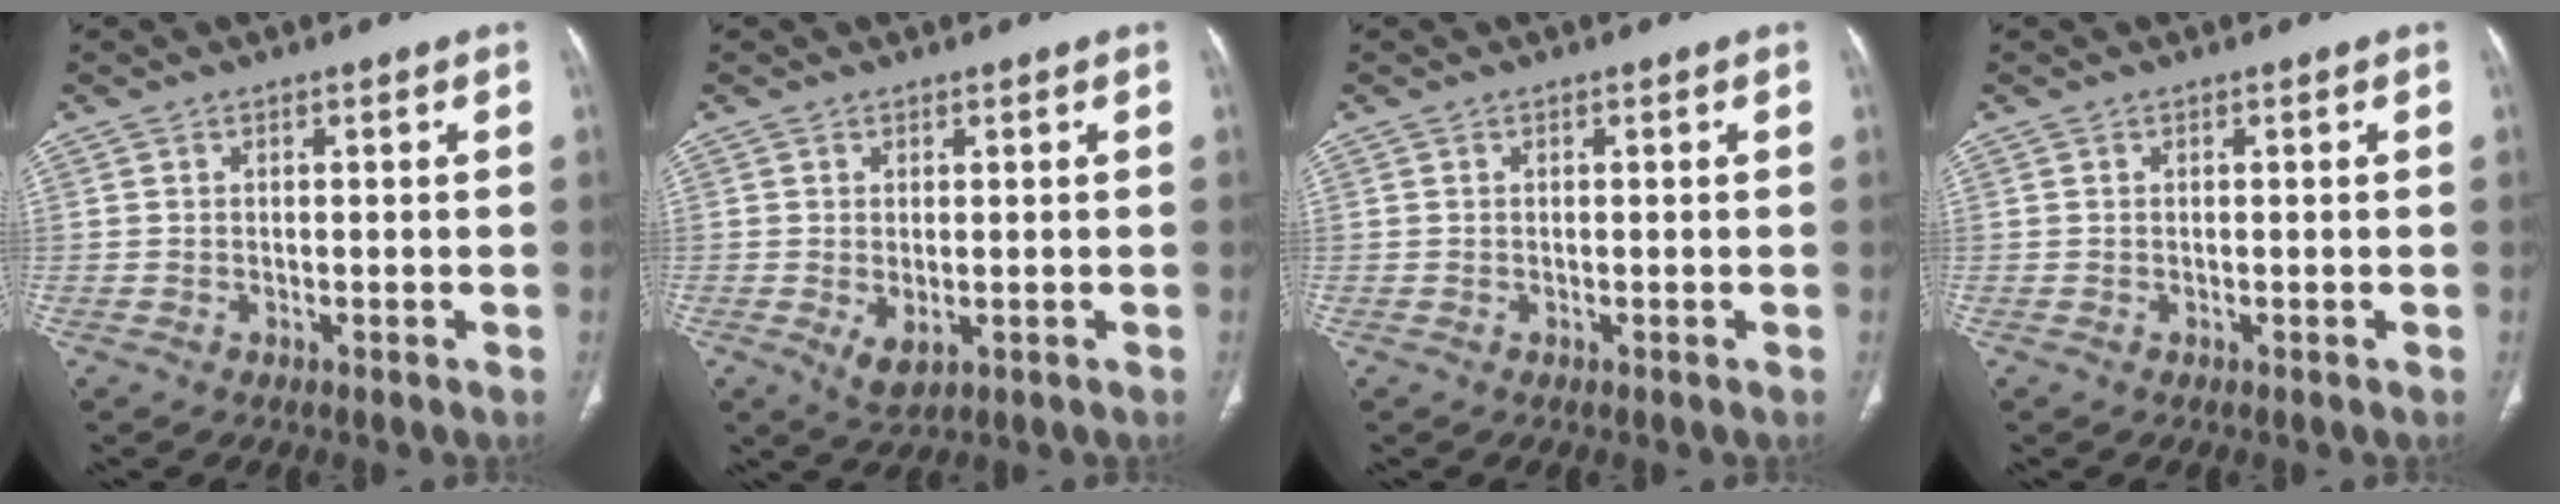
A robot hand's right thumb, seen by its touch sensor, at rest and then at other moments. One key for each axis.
{"total": 3.4, "fx": -0.6, "fy": 1.8, "fz": 2.8, "tx": -0.047, "ty": -0.009, "tz": 0.002}
{"total": 0.0}
{"total": 0.0}